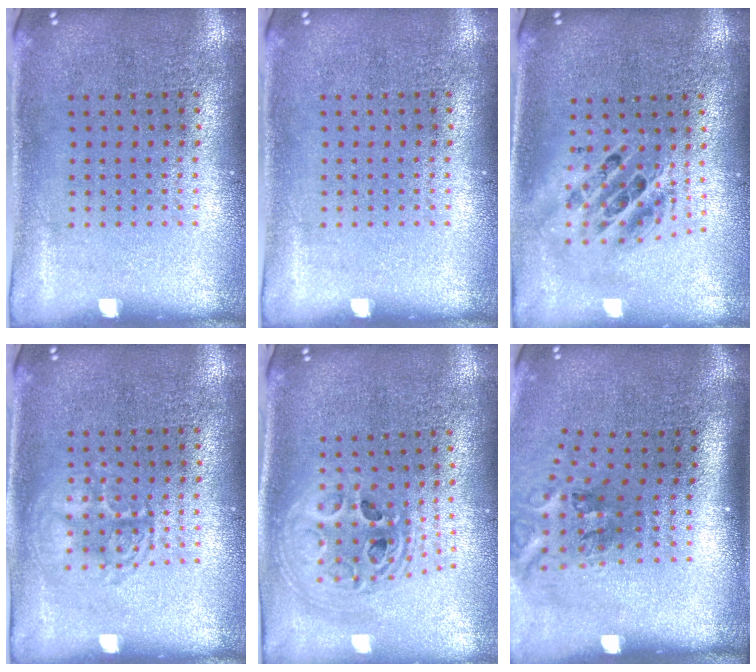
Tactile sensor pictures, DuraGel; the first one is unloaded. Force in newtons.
{"total": 0.0}
{"total": 1.9, "press": 1.5, "slide": 1.1}
{"total": 2.2, "press": 2.1, "slide": 0.4}
{"total": 2.3, "press": 1.8, "slide": 1.4}
{"total": 2.0, "press": 1.2, "slide": 1.6}